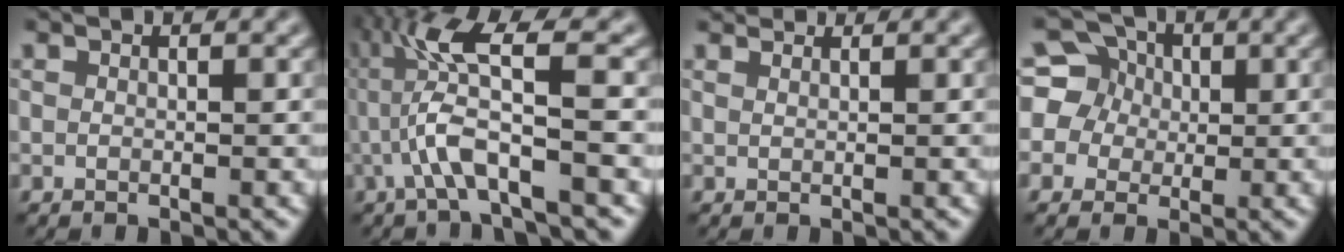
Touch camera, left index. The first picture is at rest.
{"total": 5.8, "force": [-0.9, 0.6, 5.7], "torque": [-0.128, 0.016, -0.016]}
{"total": 3.7, "force": [3.0, 1.4, 1.6], "torque": [-0.029, 0.018, 0.026]}
{"total": 7.5, "force": [2.3, 6.7, 2.5], "torque": [-0.069, 0.041, 0.020]}